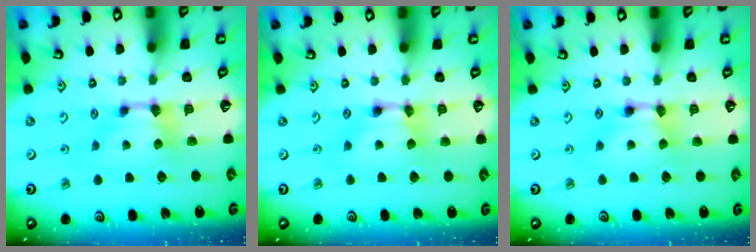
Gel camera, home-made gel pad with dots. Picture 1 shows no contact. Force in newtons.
{"total": 1.6, "press": 1.6, "slide": 0.1}
{"total": 1.6, "press": 1.6, "slide": 0.1}